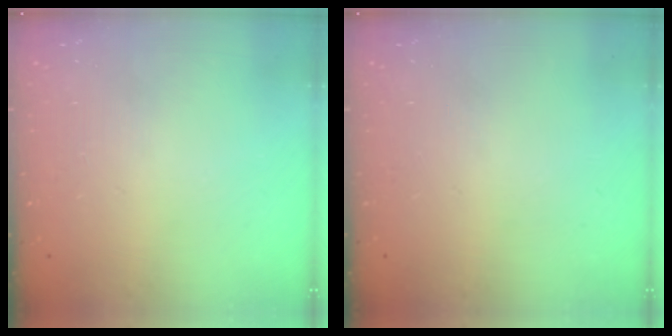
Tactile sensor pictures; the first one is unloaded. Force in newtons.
{"total": 0.0}